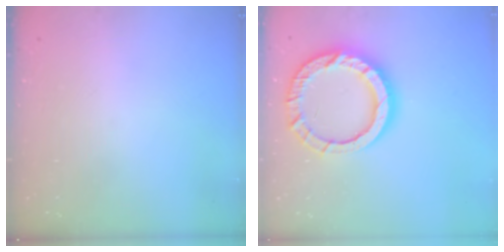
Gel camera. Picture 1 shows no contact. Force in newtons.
{"total": 16.3, "press": 16.2, "slide": 1.5}